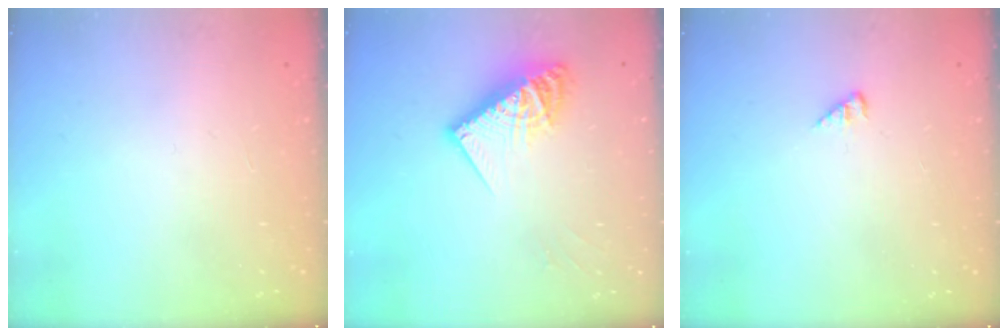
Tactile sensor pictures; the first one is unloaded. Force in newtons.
{"total": 13.1, "press": 13.0, "slide": 0.9}
{"total": 2.2, "press": 2.2, "slide": 0.2}